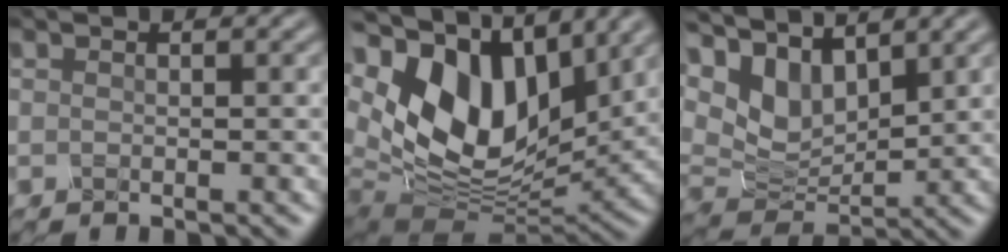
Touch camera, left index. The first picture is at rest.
{"total": 14.2, "force": [4.6, 8.5, 10.4], "torque": [-0.211, 0.017, 0.092]}
{"total": 5.9, "force": [4.3, 2.7, 3.1], "torque": [-0.084, 0.006, 0.085]}